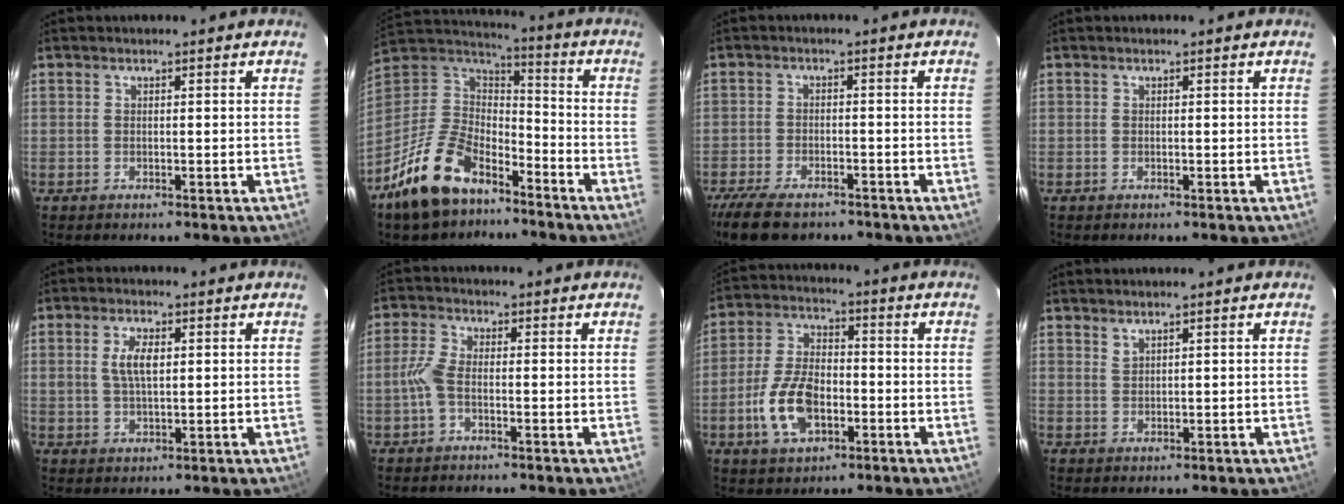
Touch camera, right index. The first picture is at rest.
{"total": 19.1, "force": [-12.1, 10.2, 10.6], "torque": [-0.237, 0.004, -0.208]}
{"total": 10.9, "force": [-8.4, 4.3, 5.4], "torque": [-0.140, -0.027, -0.148]}
{"total": 0.0}
{"total": 4.9, "force": [1.1, 2.2, 4.2], "torque": [-0.079, 0.005, 0.022]}
{"total": 3.9, "force": [-1.3, 1.5, 3.4], "torque": [-0.084, 0.007, -0.027]}
{"total": 11.6, "force": [-3.9, 6.6, 8.7], "torque": [-0.184, 0.009, -0.067]}
{"total": 1.1, "force": [1.1, 0.1, 0.3], "torque": [-0.005, 0.000, 0.022]}